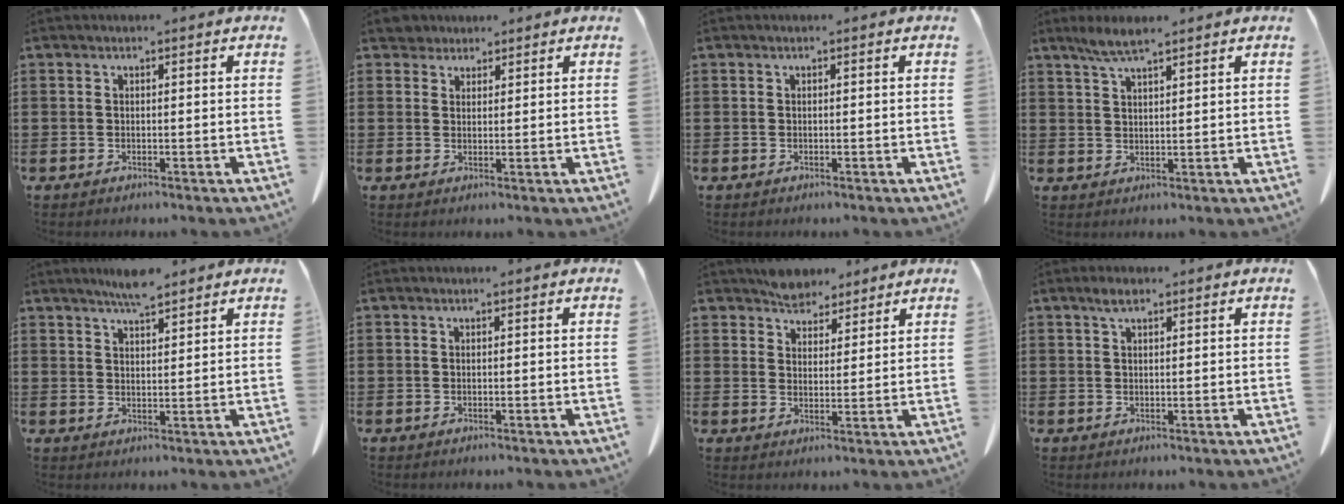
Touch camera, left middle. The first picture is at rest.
{"total": 2.4, "force": [2.2, 1.0, 0.2], "torque": [-0.003, 0.001, 0.041]}
{"total": 0.0}
{"total": 3.8, "force": [2.7, 0.4, 2.6], "torque": [-0.056, 0.001, 0.049]}
{"total": 4.1, "force": [3.7, 0.3, 1.7], "torque": [-0.043, -0.006, 0.067]}
{"total": 0.0}
{"total": 4.8, "force": [4.3, 2.0, 0.5], "torque": [-0.026, -0.005, 0.084]}
{"total": 1.9, "force": [1.2, 0.7, 1.4], "torque": [-0.030, 0.004, 0.020]}